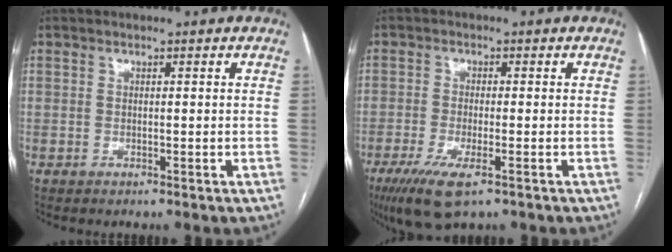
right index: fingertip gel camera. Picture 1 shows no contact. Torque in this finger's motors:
{"motor_torque": [1.01, -0.51, 0.45, 0.11]}